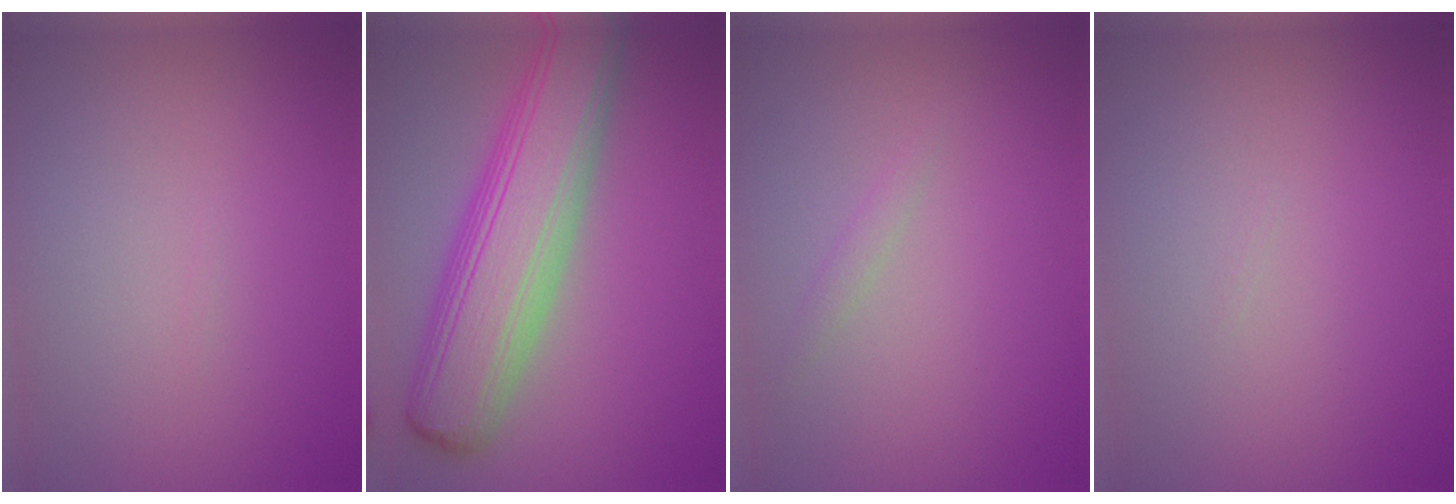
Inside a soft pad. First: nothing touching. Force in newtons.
{"total": 9.3, "press": 9.3, "slide": 0.3}
{"total": 0.7, "press": 0.7, "slide": 0.1}
{"total": 0.0}